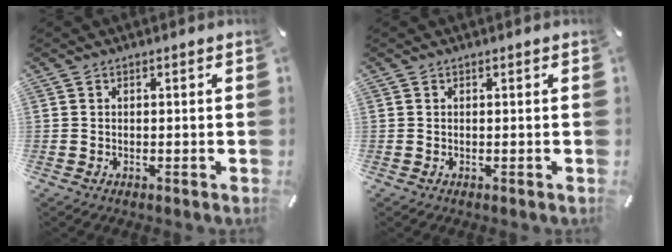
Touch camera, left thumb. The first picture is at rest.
{"total": 0.0}